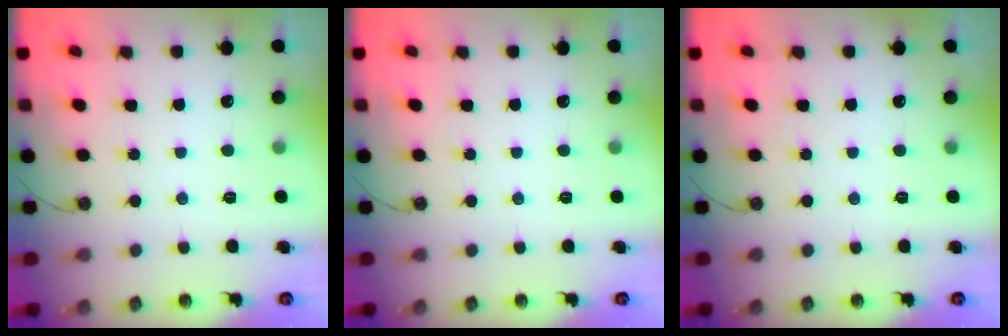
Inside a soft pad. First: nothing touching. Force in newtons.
{"total": 0.0}
{"total": 0.0}